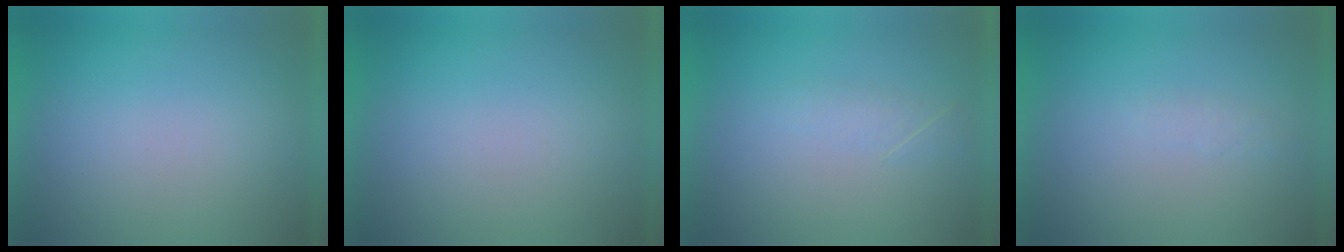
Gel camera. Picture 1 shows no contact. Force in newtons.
{"total": 0.0}
{"total": 1.8}
{"total": 1.2}